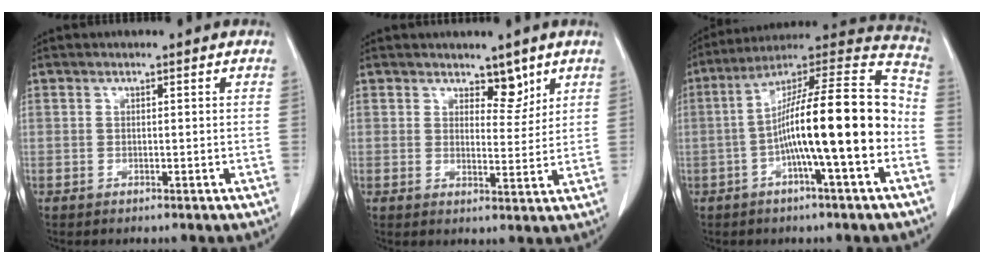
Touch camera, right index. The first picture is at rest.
{"total": 3.6, "force": [2.6, 1.8, 1.7], "torque": [-0.014, -0.006, 0.041]}
{"total": 18.5, "force": [-3.8, 1.4, 18.0], "torque": [-0.291, 0.027, -0.067]}